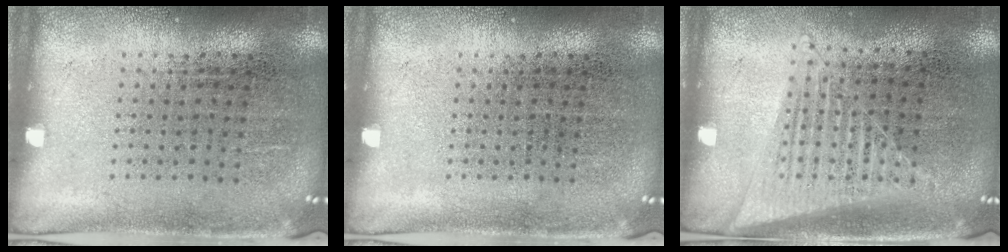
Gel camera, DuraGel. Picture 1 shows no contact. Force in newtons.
{"total": 0.0}
{"total": 1.4, "press": 1.3, "slide": 0.6}